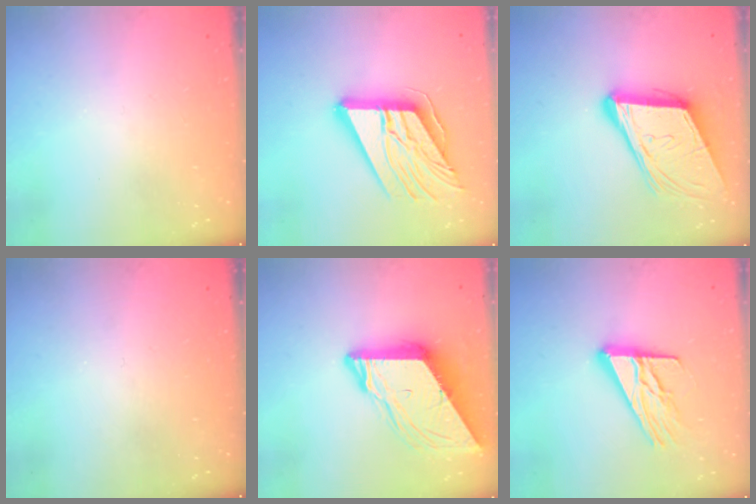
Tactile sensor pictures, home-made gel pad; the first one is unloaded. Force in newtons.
{"total": 18.2, "press": 18.1, "slide": 2.0}
{"total": 14.7, "press": 14.2, "slide": 3.9}
{"total": 0.0}
{"total": 9.3, "press": 9.2, "slide": 0.8}
{"total": 13.9, "press": 13.9, "slide": 1.1}